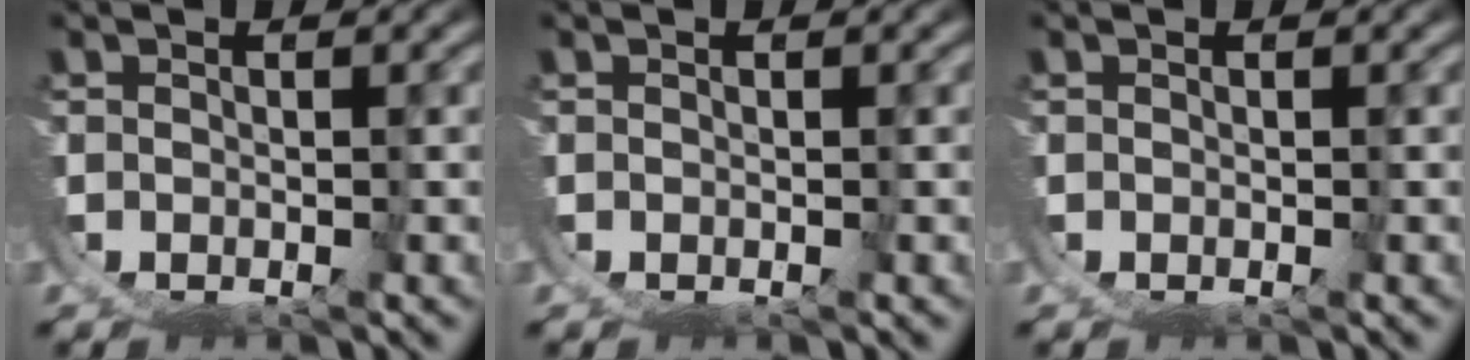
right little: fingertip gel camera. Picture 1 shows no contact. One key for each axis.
{"total": 0.0}
{"total": 0.0}